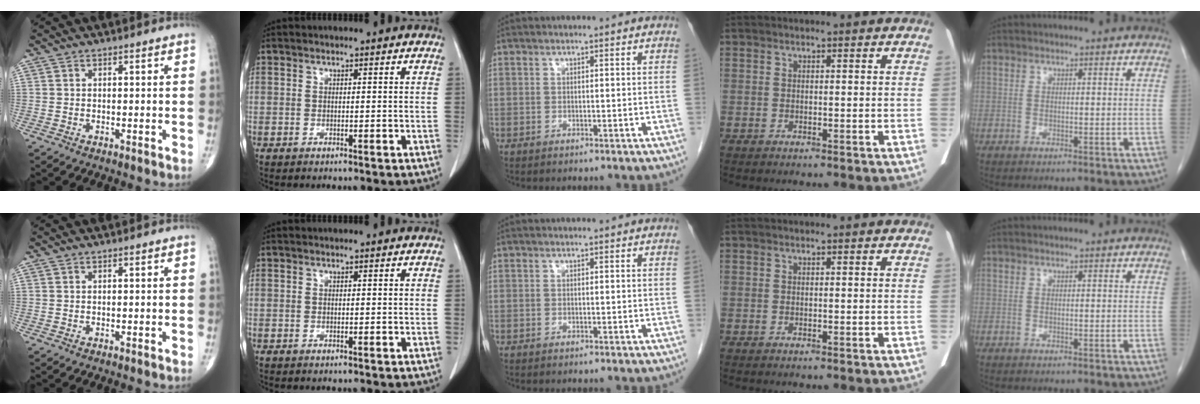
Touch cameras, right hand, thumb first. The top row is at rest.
{}